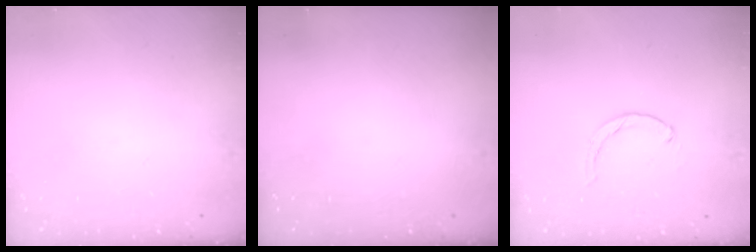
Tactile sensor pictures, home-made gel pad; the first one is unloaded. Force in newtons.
{"total": 0.0}
{"total": 1.9, "press": 1.9, "slide": 0.3}